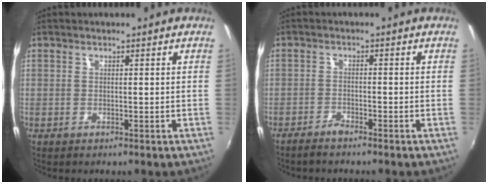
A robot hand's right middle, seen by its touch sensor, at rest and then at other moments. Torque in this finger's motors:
{"motor_torque": [-0.18, -0.18, -0.08, 0.00]}